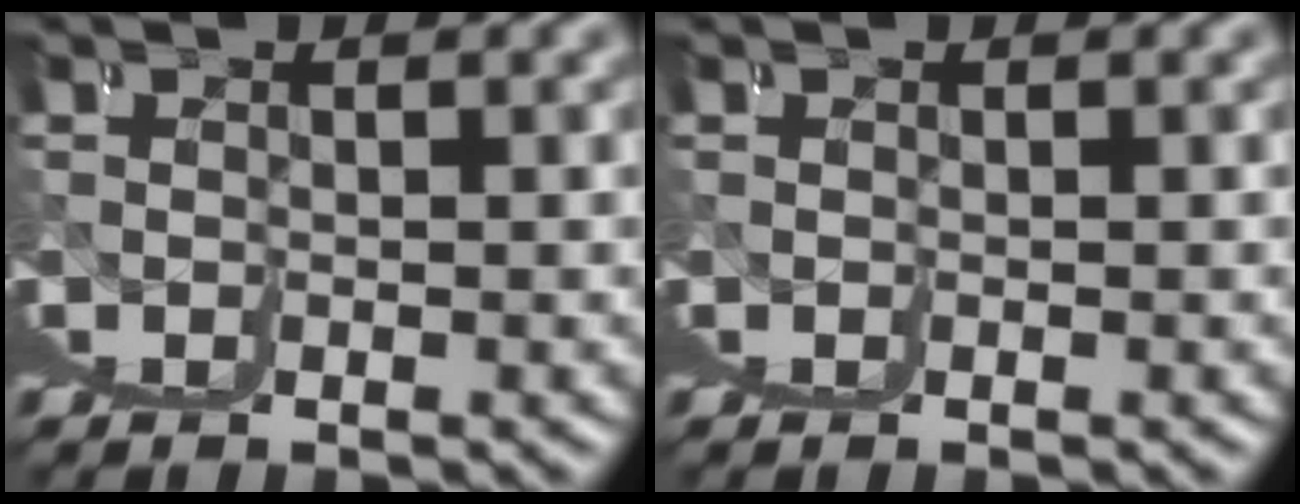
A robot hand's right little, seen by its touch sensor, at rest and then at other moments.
{"total": 0.0}